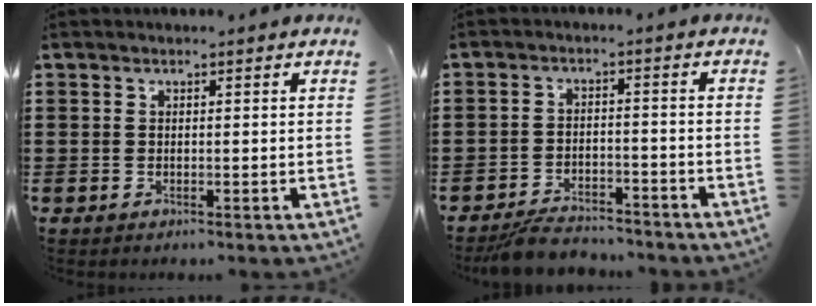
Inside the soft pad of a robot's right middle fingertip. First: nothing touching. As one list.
[{"total": 4.5, "force": [-4.4, 0.7, 0.7], "torque": [-0.021, 0.004, -0.090]}]